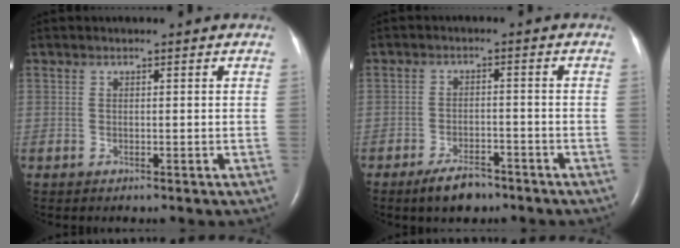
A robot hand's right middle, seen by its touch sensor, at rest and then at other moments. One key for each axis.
{"total": 4.8, "fx": -3.7, "fy": 1.7, "fz": 2.5, "tx": -0.055, "ty": -0.001, "tz": -0.059}